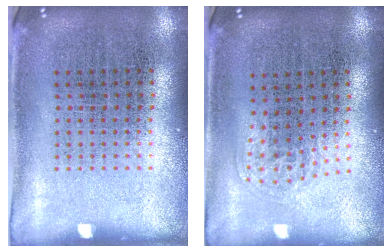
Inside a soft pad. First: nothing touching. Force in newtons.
{"total": 1.0, "press": 0.7, "slide": 0.7}